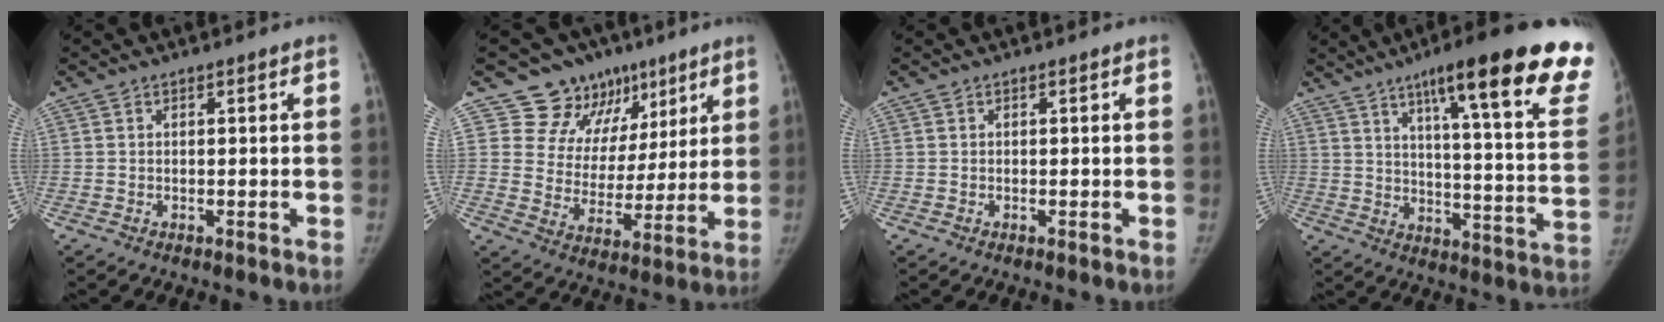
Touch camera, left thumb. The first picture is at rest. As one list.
[{"total": 13.9, "force": [8.8, 10.4, 2.9], "torque": [0.009, -0.034, 0.137]}, {"total": 0.0}, {"total": 28.2, "force": [18.4, 4.6, 20.8], "torque": [-0.248, -0.068, 0.244]}]